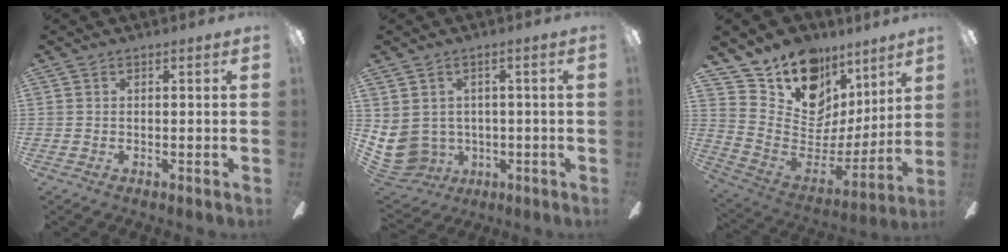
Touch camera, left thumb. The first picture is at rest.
{"total": 7.8, "force": [-0.3, 7.4, 2.5], "torque": [-0.107, -0.007, -0.003]}
{"total": 17.4, "force": [11.8, 11.3, 6.0], "torque": [-0.105, -0.101, 0.229]}